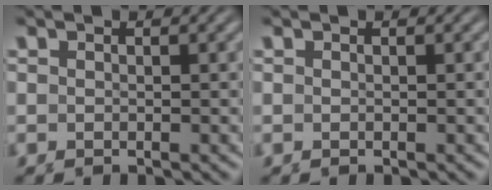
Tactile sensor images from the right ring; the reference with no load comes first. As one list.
[{"total": 0.0}]